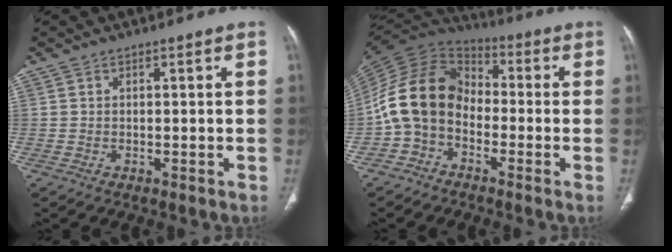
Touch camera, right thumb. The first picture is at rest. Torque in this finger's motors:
{"motor_torque": [1.89, 3.11, 1.72, -1.05, 0.20]}